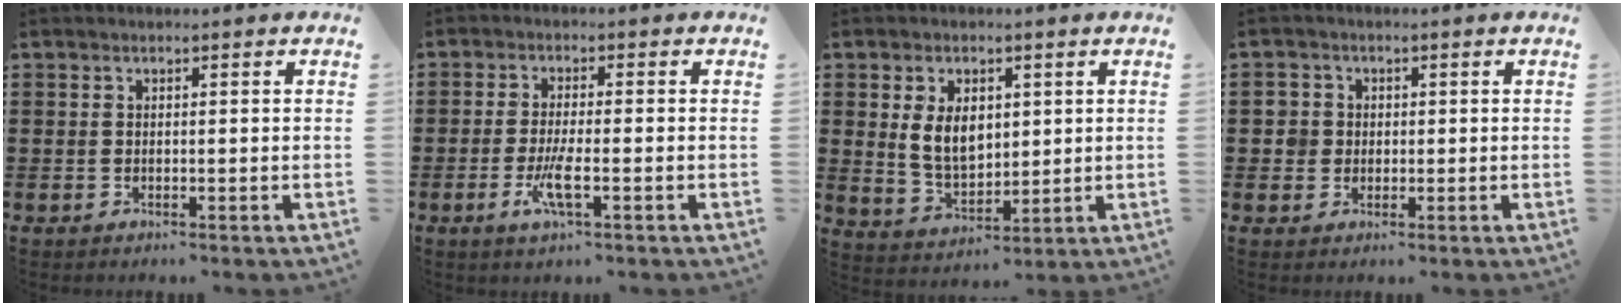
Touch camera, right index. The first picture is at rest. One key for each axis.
{"total": 4.7, "fx": -1.9, "fy": 0.7, "fz": 4.3, "tx": -0.098, "ty": -0.018, "tz": -0.038}
{"total": 6.5, "fx": 1.4, "fy": 4.3, "fz": 4.7, "tx": -0.095, "ty": 0.011, "tz": 0.024}
{"total": 2.7, "fx": 0.1, "fy": 2.7, "fz": 0.5, "tx": -0.023, "ty": 0.011, "tz": -0.002}